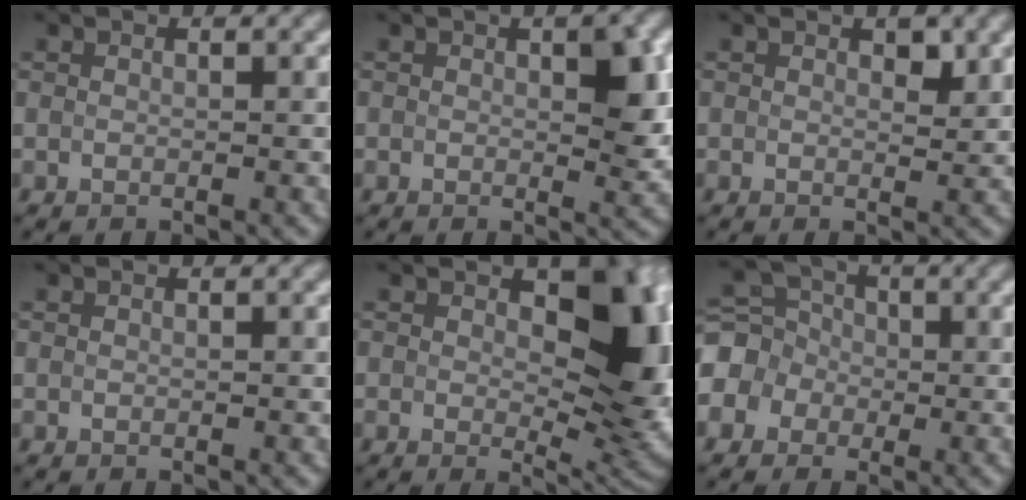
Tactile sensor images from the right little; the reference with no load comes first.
{"total": 3.4, "force": [0.4, 1.5, 3.0], "torque": [-0.034, -0.001, 0.004]}
{"total": 1.2, "force": [0.5, 0.5, 0.9], "torque": [-0.010, -0.002, 0.008]}
{"total": 0.0}
{"total": 10.6, "force": [1.5, 5.9, 8.6], "torque": [-0.096, 0.000, 0.022]}
{"total": 5.2, "force": [-1.1, 4.7, 1.8], "torque": [-0.029, 0.015, -0.046]}